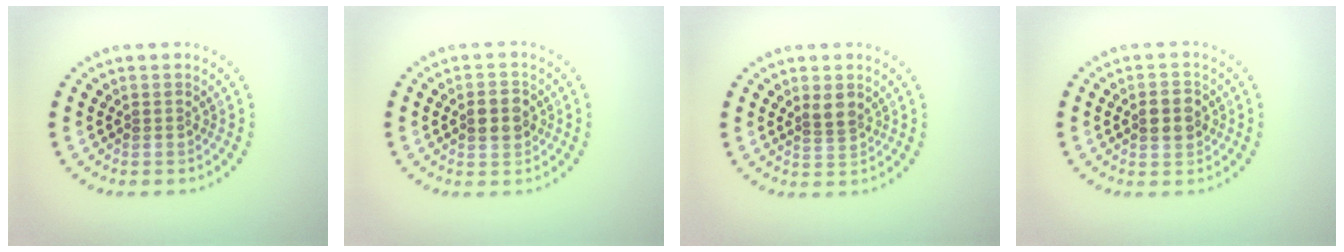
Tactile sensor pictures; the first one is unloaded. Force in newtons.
{"total": 2.9, "press": 2.9, "slide": 0.1}
{"total": 1.9, "press": 1.6, "slide": 0.9}
{"total": 2.9, "press": 2.9, "slide": 0.1}